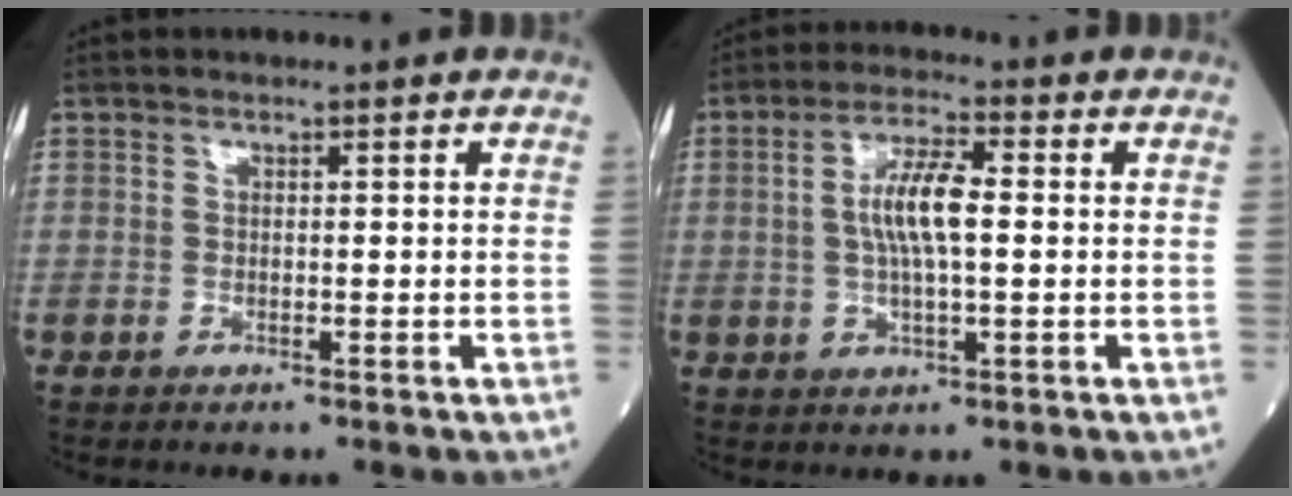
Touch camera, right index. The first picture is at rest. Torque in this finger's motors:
{"motor_torque": [0.37, 0.13, 0.20, 0.08]}